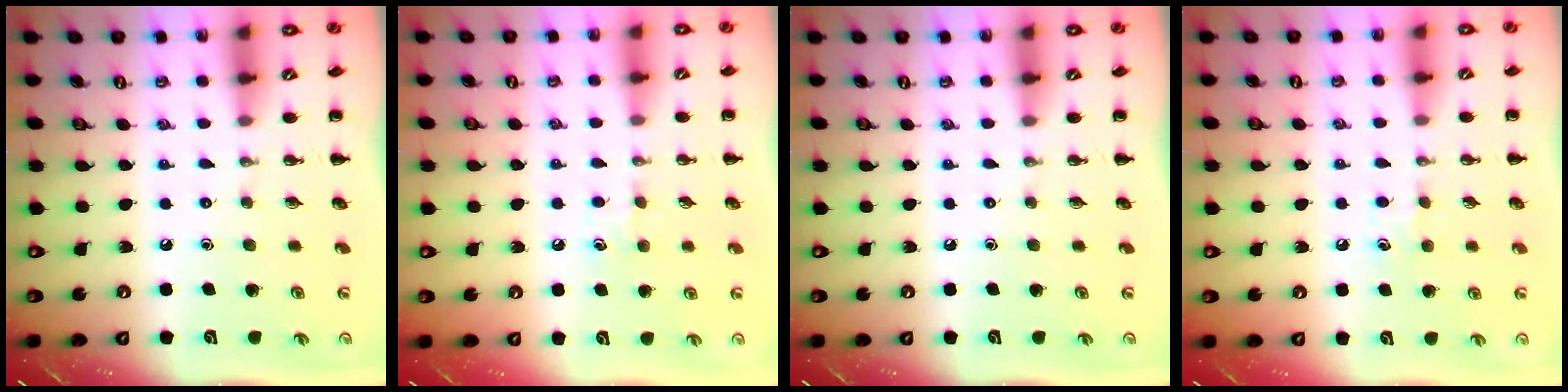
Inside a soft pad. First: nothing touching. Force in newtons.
{"total": 5.1, "press": 4.9, "slide": 1.5}
{"total": 0.0}
{"total": 5.1, "press": 4.9, "slide": 1.5}